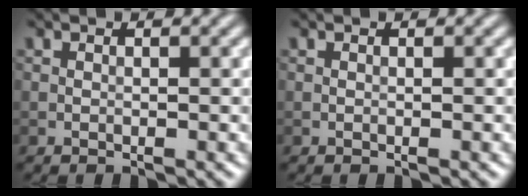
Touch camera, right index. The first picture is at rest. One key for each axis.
{"total": 0.0}